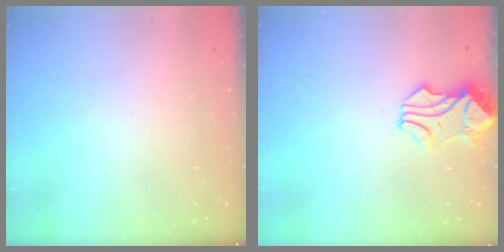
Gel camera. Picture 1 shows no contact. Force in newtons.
{"total": 0.0}